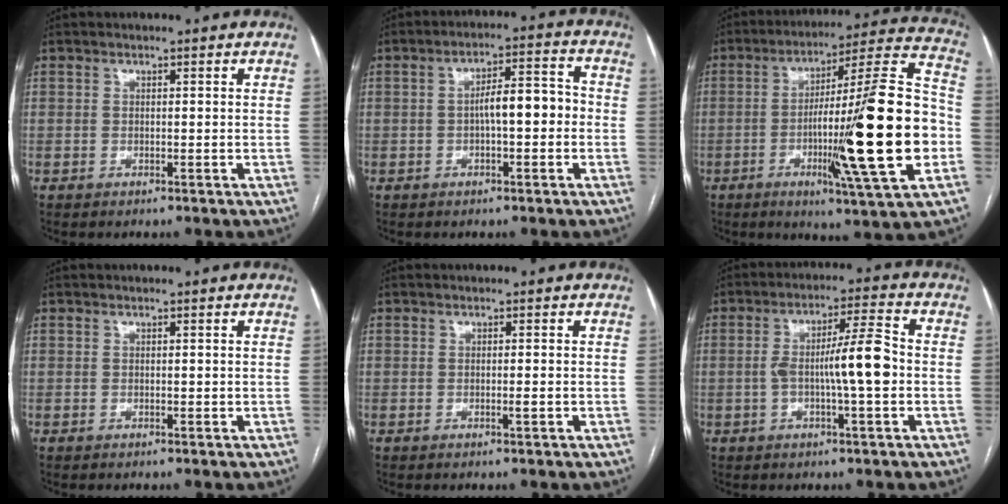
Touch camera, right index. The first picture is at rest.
{"total": 6.7, "force": [-0.8, 1.8, 6.4], "torque": [-0.104, 0.029, -0.013]}
{"total": 24.6, "force": [-5.0, 0.0, 24.0], "torque": [-0.346, -0.005, -0.089]}
{"total": 0.0}
{"total": 1.2, "force": [-0.3, -0.1, 1.1], "torque": [-0.020, -0.003, -0.003]}
{"total": 8.8, "force": [-1.1, 0.4, 8.7], "torque": [-0.150, 0.013, -0.022]}